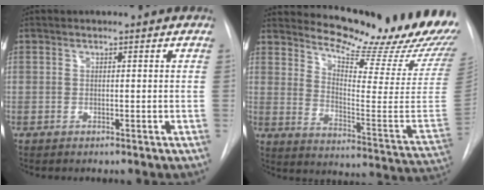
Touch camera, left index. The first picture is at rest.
{"total": 22.7, "force": [20.4, 2.7, 9.5], "torque": [-0.147, -0.112, 0.256]}